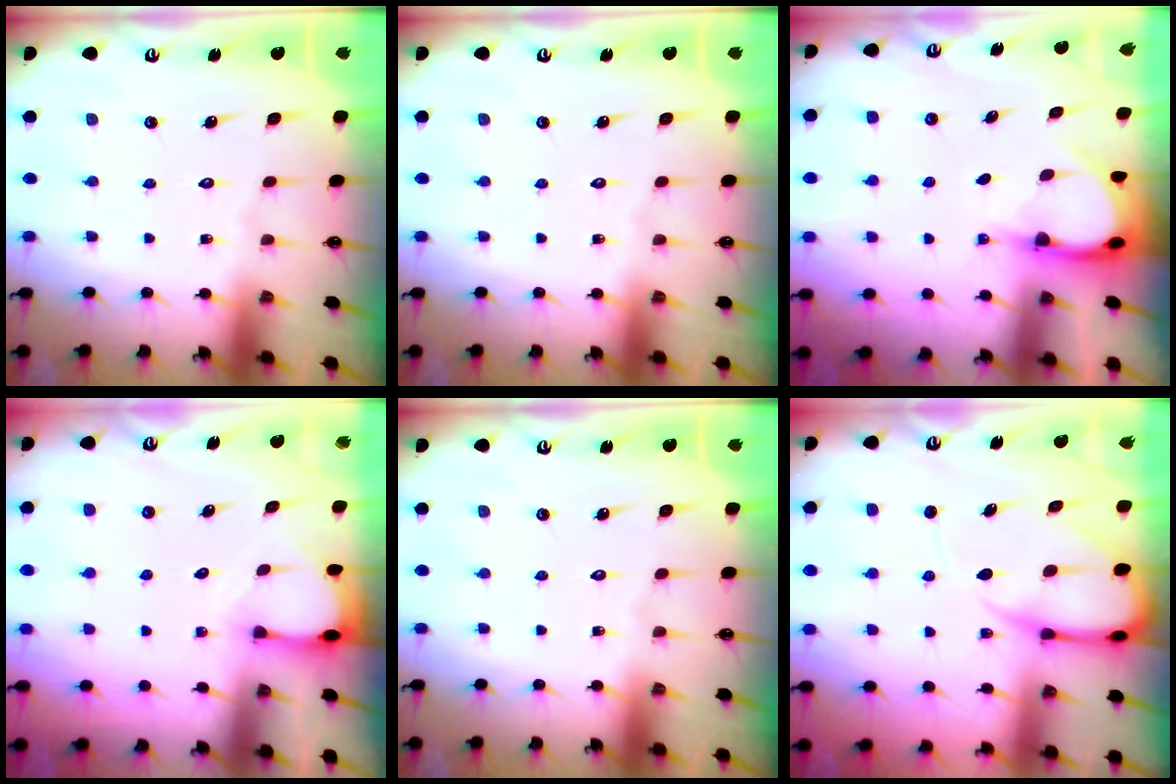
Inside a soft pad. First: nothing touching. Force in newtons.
{"total": 0.0}
{"total": 3.8, "press": 3.7, "slide": 0.3}
{"total": 2.3, "press": 2.3, "slide": 0.3}
{"total": 0.0}
{"total": 8.1, "press": 8.0, "slide": 0.9}